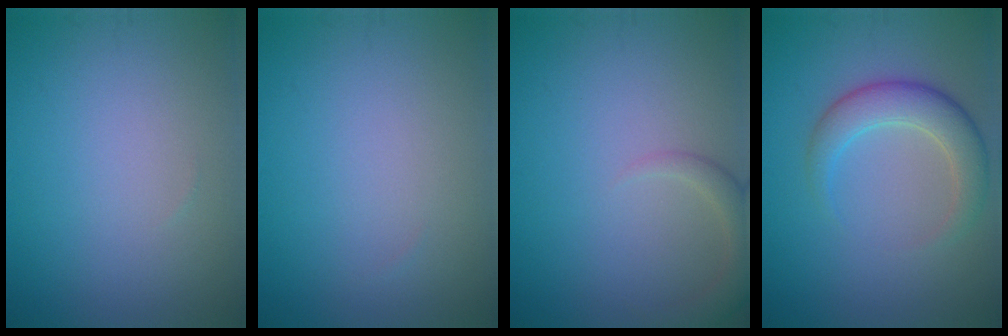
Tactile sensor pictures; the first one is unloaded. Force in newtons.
{"total": 0.0}
{"total": 2.3, "press": 2.3, "slide": 0.3}
{"total": 4.1, "press": 4.1, "slide": 0.3}